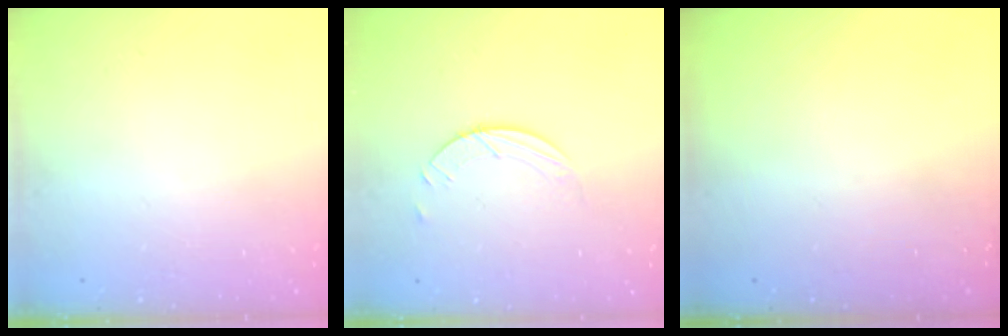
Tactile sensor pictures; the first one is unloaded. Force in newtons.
{"total": 2.5, "press": 2.4, "slide": 0.2}
{"total": 0.0}